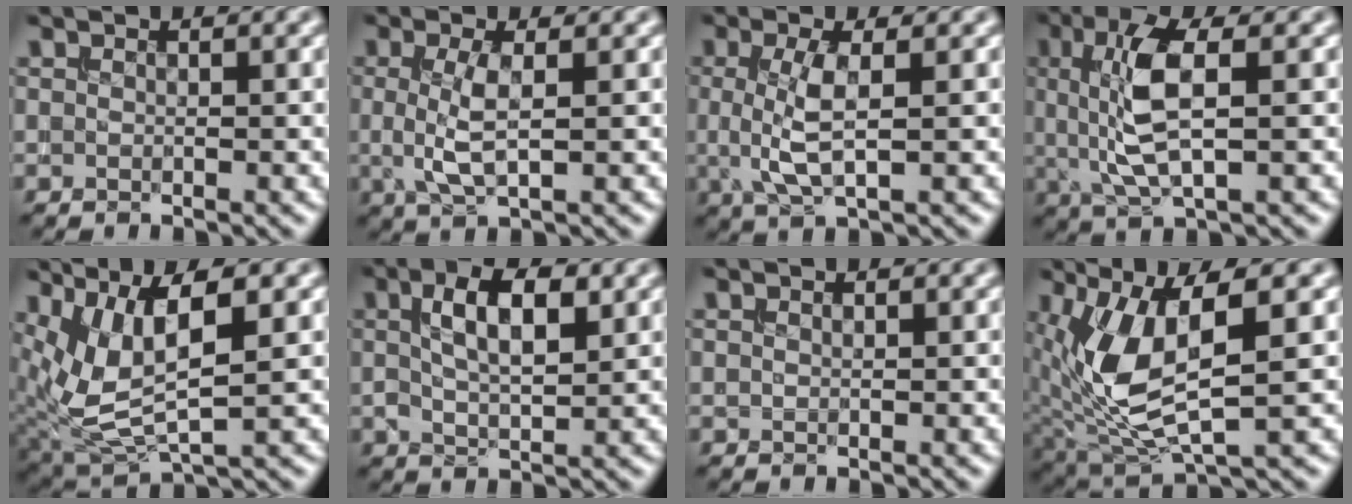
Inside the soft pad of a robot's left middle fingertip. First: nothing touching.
{"total": 3.3, "force": [-0.1, 0.8, 3.2], "torque": [-0.072, 0.000, -0.001]}
{"total": 3.8, "force": [0.0, 1.0, 3.7], "torque": [-0.083, 0.000, 0.001]}
{"total": 6.2, "force": [0.7, 2.0, 5.8], "torque": [-0.125, 0.003, 0.015]}
{"total": 8.2, "force": [1.8, 2.9, 7.4], "torque": [-0.154, 0.004, 0.037]}
{"total": 5.0, "force": [1.3, 1.9, 4.4], "torque": [-0.080, 0.008, 0.022]}
{"total": 0.0}
{"total": 8.2, "force": [1.0, 3.2, 7.5], "torque": [-0.167, -0.004, 0.026]}